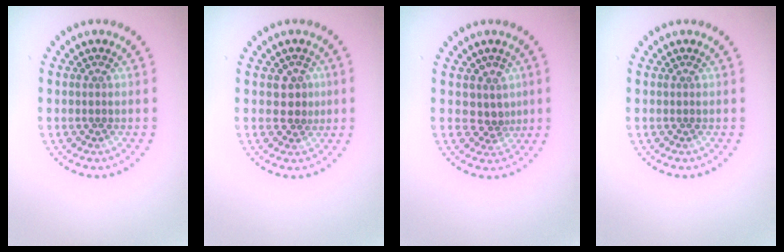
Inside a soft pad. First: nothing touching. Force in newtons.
{"total": 2.0, "press": 1.8, "slide": 0.8}
{"total": 2.3, "press": 1.6, "slide": 1.7}
{"total": 0.0}